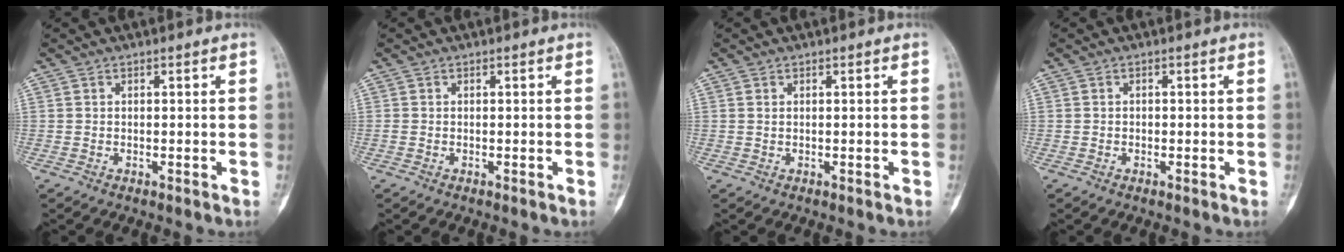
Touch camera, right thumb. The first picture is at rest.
{"total": 0.0}
{"total": 0.5, "force": [0.2, 0.4, 0.3], "torque": [-0.009, 0.003, 0.006]}
{"total": 0.6, "force": [-0.1, 0.6, 0.2], "torque": [-0.002, 0.003, -0.001]}